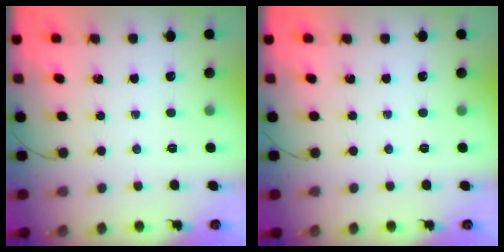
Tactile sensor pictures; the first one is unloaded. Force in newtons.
{"total": 0.0}